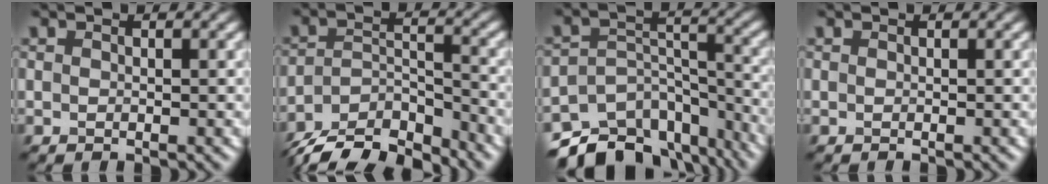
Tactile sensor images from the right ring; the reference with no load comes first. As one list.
[{"total": 8.3, "force": [-7.2, 2.5, 3.2], "torque": [-0.059, -0.004, -0.130]}, {"total": 12.8, "force": [-10.1, 6.8, 4.0], "torque": [-0.070, -0.008, -0.129]}, {"total": 0.0}]